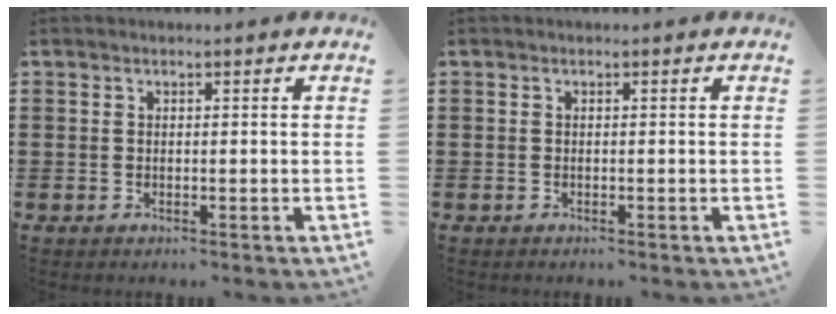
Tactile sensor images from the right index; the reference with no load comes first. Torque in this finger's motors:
{"motor_torque": [-0.31, 0.53, 0.00, 0.00]}